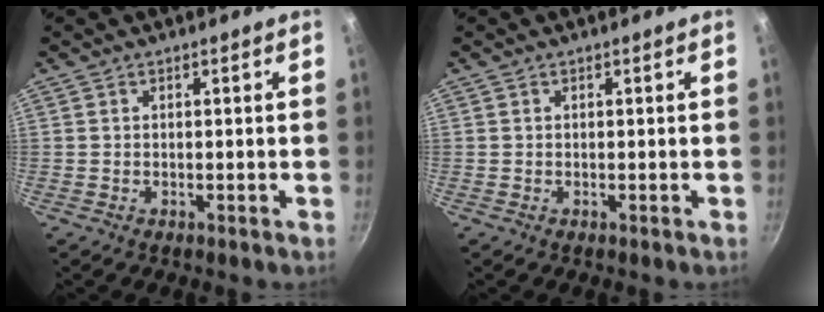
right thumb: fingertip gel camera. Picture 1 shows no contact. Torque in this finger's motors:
{"motor_torque": [0.00, 0.00, 0.00, 0.00, 0.00]}